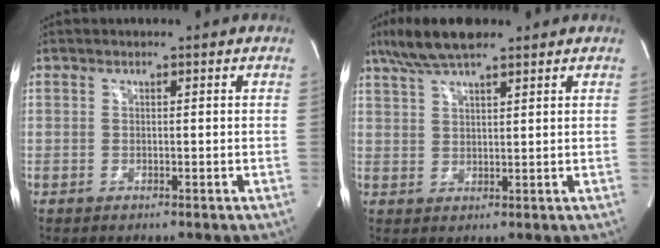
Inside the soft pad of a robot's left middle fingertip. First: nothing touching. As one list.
[{"total": 8.1, "force": [6.2, 1.5, 5.0], "torque": [-0.101, 0.026, 0.111]}]